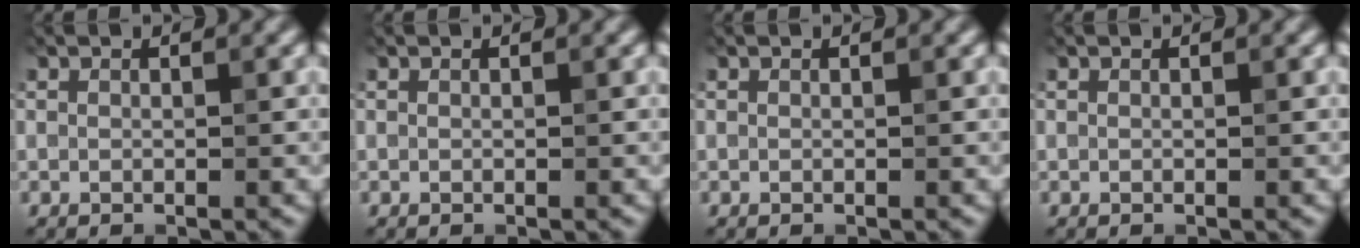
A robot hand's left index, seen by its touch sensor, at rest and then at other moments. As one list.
[{"total": 0.0}, {"total": 0.0}, {"total": 0.0}]